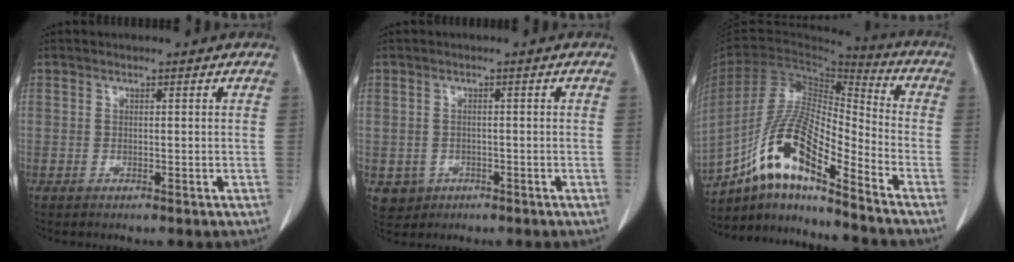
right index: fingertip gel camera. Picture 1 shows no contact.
{"total": 3.1, "force": [-1.0, 2.9, 0.4], "torque": [-0.002, 0.006, -0.007]}
{"total": 15.7, "force": [-10.0, 2.4, 11.8], "torque": [-0.231, 0.004, -0.180]}